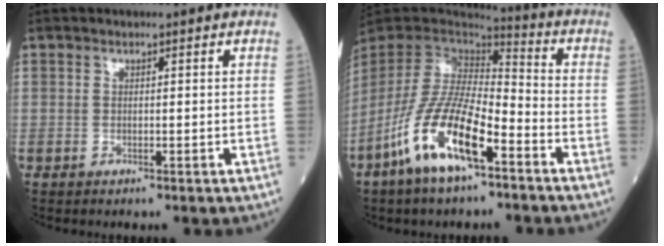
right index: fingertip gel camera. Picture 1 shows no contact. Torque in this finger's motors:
{"motor_torque": [1.66, -0.48, 1.05, 0.21]}